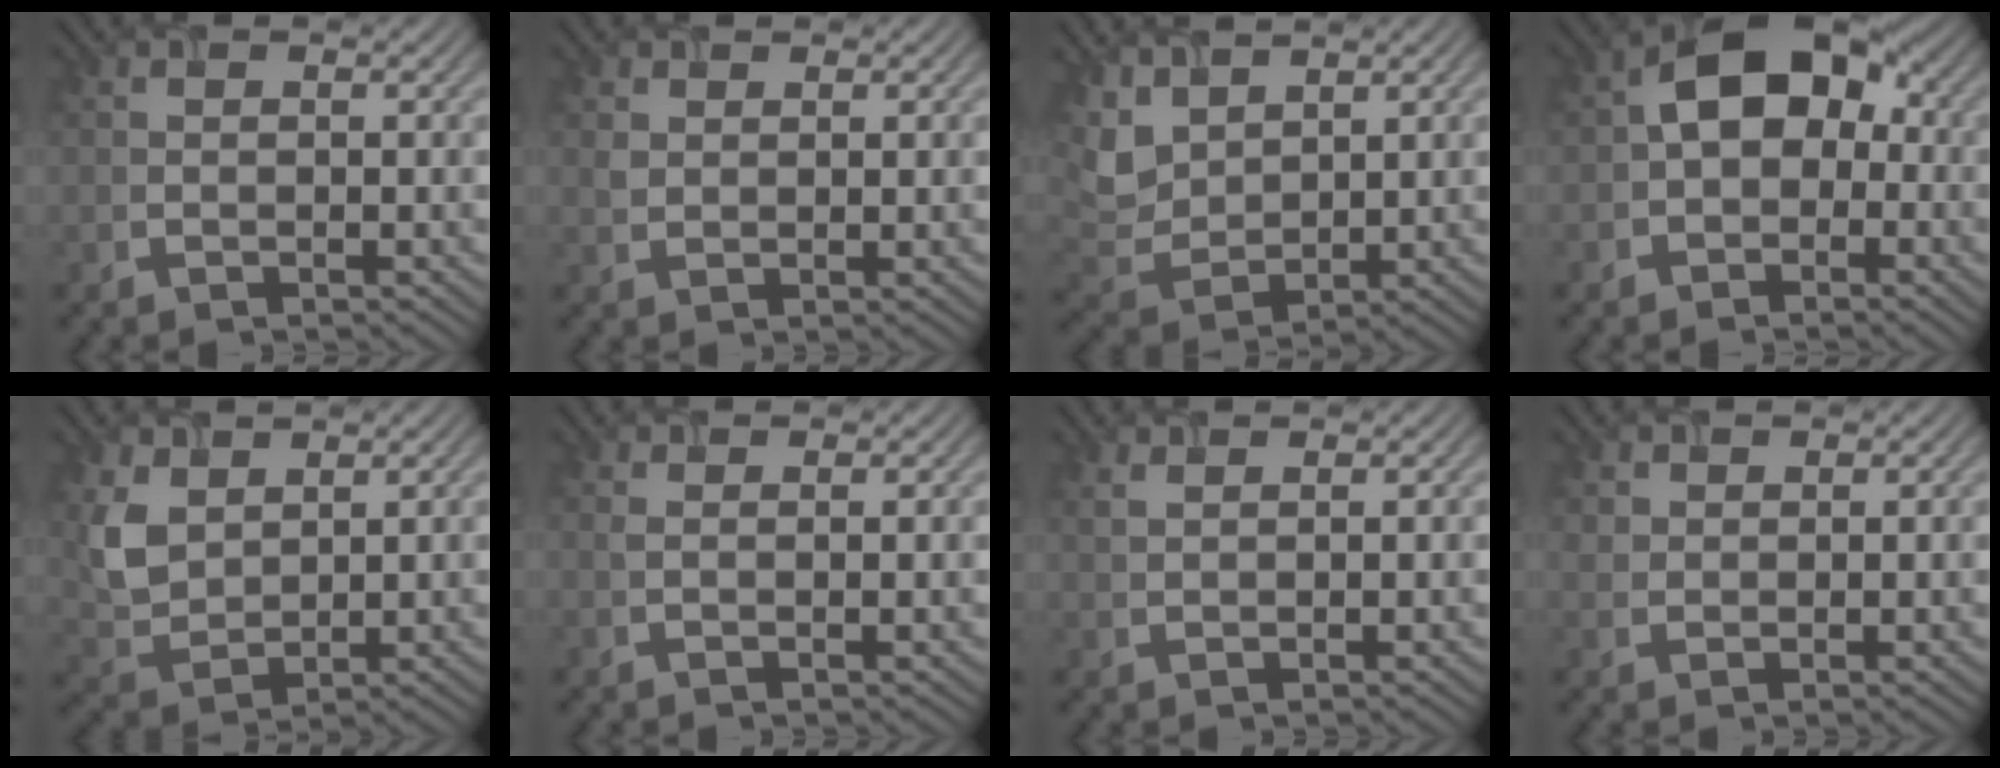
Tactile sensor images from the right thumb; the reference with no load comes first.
{"total": 1.2, "force": [0.9, 0.7, 0.3], "torque": [-0.013, -0.003, 0.028]}
{"total": 5.9, "force": [4.2, 3.2, 2.7], "torque": [-0.088, -0.002, 0.094]}
{"total": 7.9, "force": [-0.3, 5.7, 5.5], "torque": [-0.086, 0.014, -0.016]}
{"total": 4.9, "force": [2.6, 3.4, 2.4], "torque": [-0.074, -0.011, 0.066]}
{"total": 0.9, "force": [0.6, 0.2, 0.7], "torque": [-0.013, 0.002, 0.017]}
{"total": 2.0, "force": [1.7, 0.5, 1.0], "torque": [-0.020, 0.001, 0.036]}
{"total": 1.7, "force": [1.3, 1.0, 0.3], "torque": [-0.014, -0.001, 0.039]}